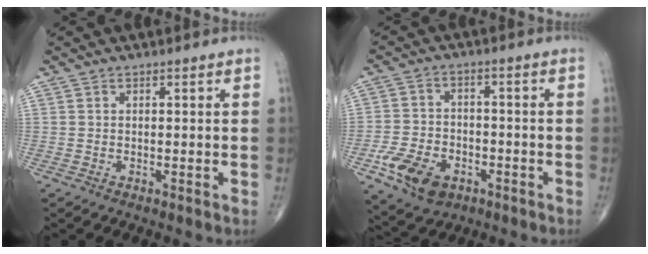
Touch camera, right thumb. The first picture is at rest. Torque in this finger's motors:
{"motor_torque": [1.30, 0.92, 0.49, -0.90, 0.16]}